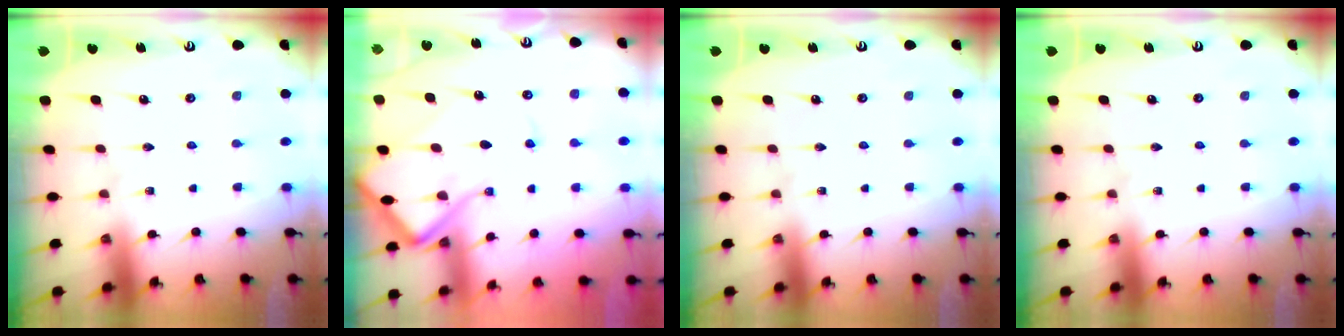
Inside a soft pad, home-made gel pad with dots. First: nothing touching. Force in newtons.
{"total": 11.0, "press": 10.9, "slide": 1.5}
{"total": 0.0}
{"total": 0.0}